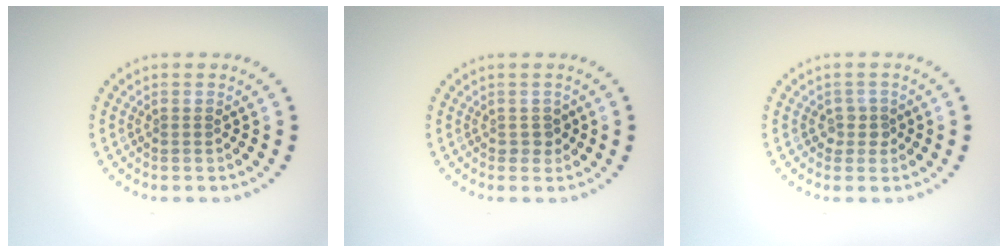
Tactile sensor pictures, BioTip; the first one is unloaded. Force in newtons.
{"total": 1.1, "press": 1.1, "slide": 0.3}
{"total": 1.4, "press": 1.1, "slide": 0.8}